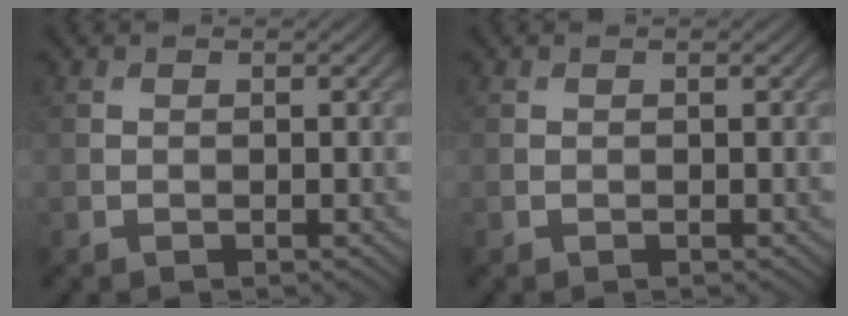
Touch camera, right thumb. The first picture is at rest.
{"total": 0.0}